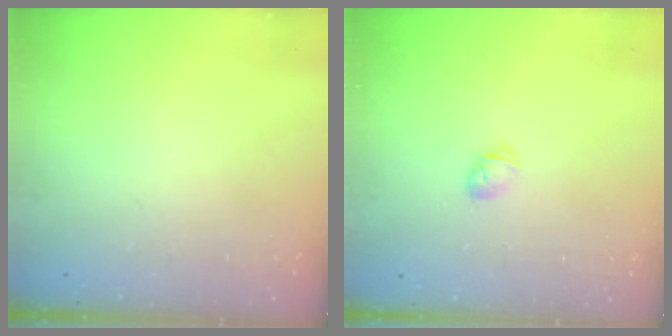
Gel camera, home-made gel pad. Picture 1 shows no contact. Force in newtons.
{"total": 3.2, "press": 3.1, "slide": 0.8}